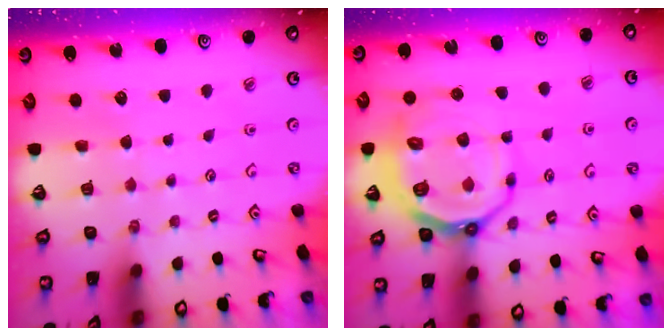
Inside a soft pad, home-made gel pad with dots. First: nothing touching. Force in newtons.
{"total": 14.9, "press": 14.5, "slide": 3.3}